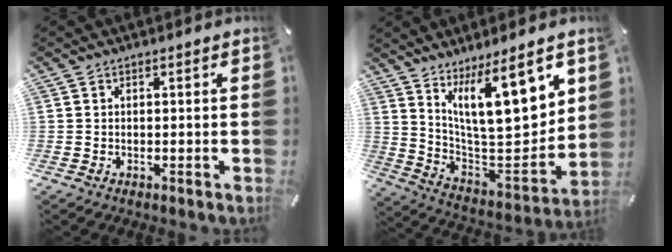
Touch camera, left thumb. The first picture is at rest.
{"total": 18.6, "force": [10.9, 6.8, 13.4], "torque": [-0.203, -0.076, 0.181]}